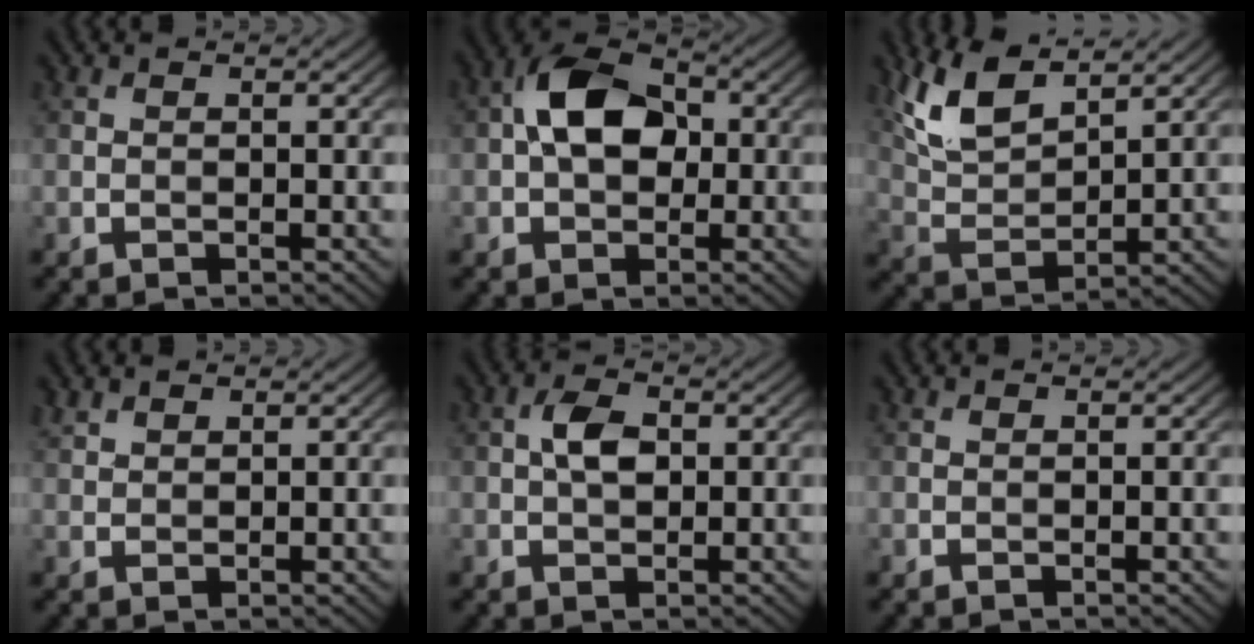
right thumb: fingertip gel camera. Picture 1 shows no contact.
{"total": 8.4, "force": [0.5, 5.6, 6.3], "torque": [-0.112, 0.016, -0.004]}
{"total": 8.6, "force": [5.6, 3.1, 5.7], "torque": [-0.142, 0.009, 0.119]}
{"total": 1.7, "force": [1.4, 0.9, 0.5], "torque": [-0.014, 0.003, 0.033]}
{"total": 3.6, "force": [0.4, 2.1, 2.9], "torque": [-0.058, 0.005, 0.004]}
{"total": 0.0}